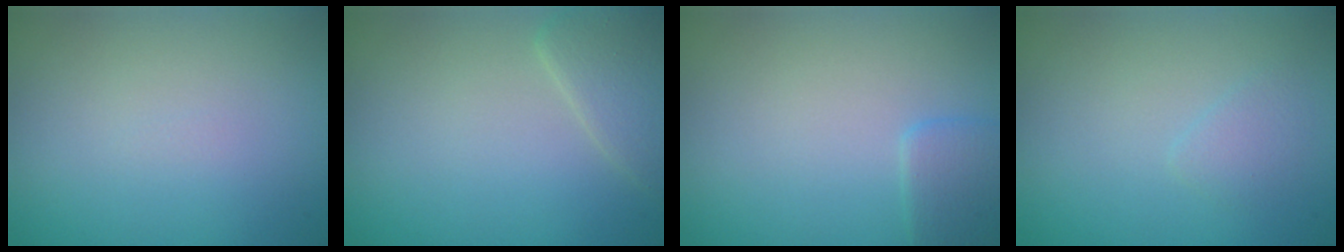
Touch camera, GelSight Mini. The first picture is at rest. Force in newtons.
{"total": 2.7, "press": 2.6, "slide": 0.2}
{"total": 1.8, "press": 1.8, "slide": 0.1}
{"total": 1.1, "press": 1.1, "slide": 0.1}